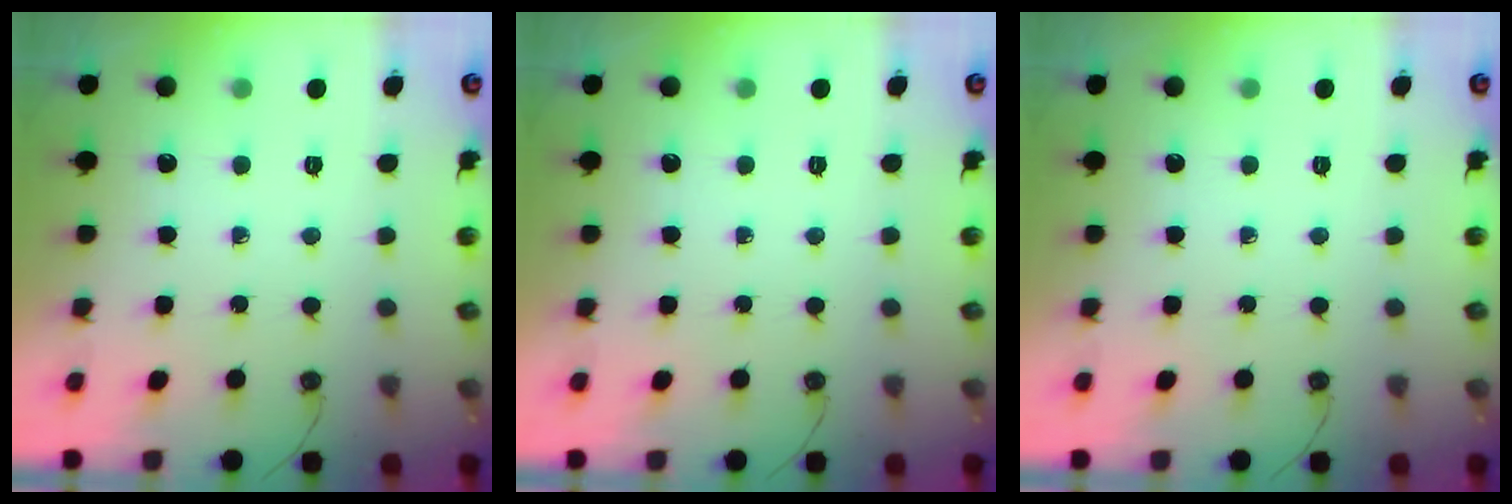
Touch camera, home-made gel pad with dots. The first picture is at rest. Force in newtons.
{"total": 0.0}
{"total": 0.0}